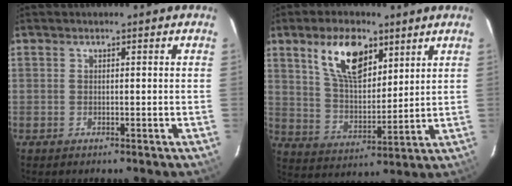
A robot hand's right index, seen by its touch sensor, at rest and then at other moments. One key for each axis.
{"total": 12.8, "fx": 7.0, "fy": 6.2, "fz": 8.7, "tx": -0.150, "ty": 0.011, "tz": 0.137}